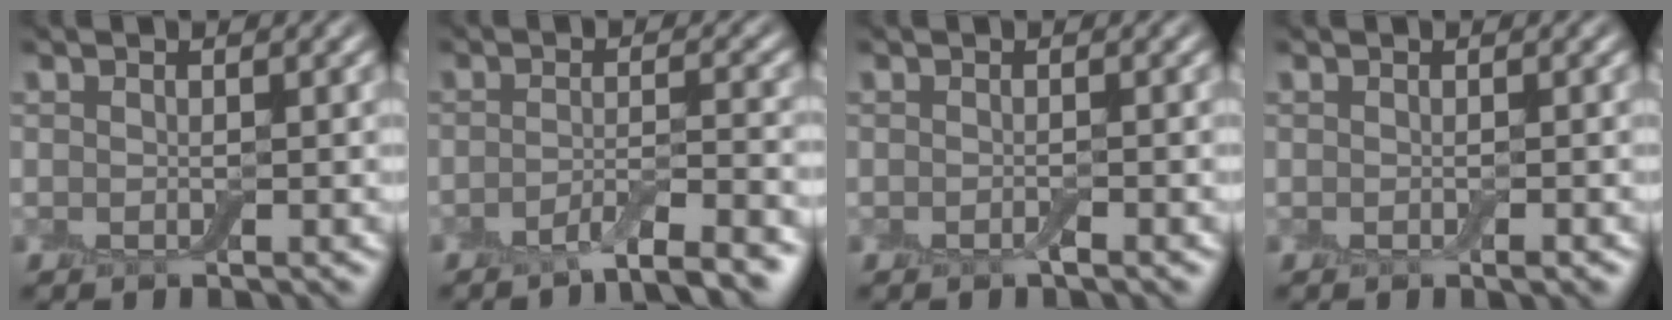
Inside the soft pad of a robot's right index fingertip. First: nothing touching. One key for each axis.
{"total": 4.4, "fx": -3.0, "fy": 0.8, "fz": 3.1, "tx": -0.043, "ty": 0.004, "tz": -0.059}
{"total": 0.6, "fx": -0.3, "fy": 0.0, "fz": 0.4, "tx": -0.007, "ty": -0.001, "tz": -0.007}
{"total": 0.6, "fx": -0.3, "fy": 0.1, "fz": 0.5, "tx": -0.007, "ty": 0.001, "tz": -0.003}